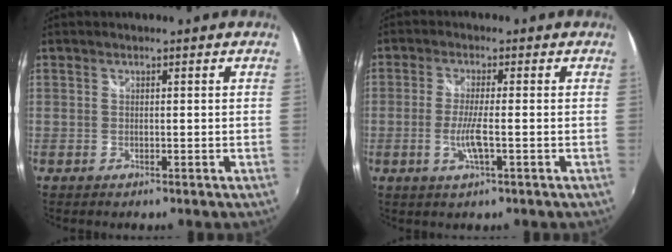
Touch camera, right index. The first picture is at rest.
{"total": 4.9, "force": [-1.4, 0.3, 4.7], "torque": [-0.096, -0.008, -0.029]}